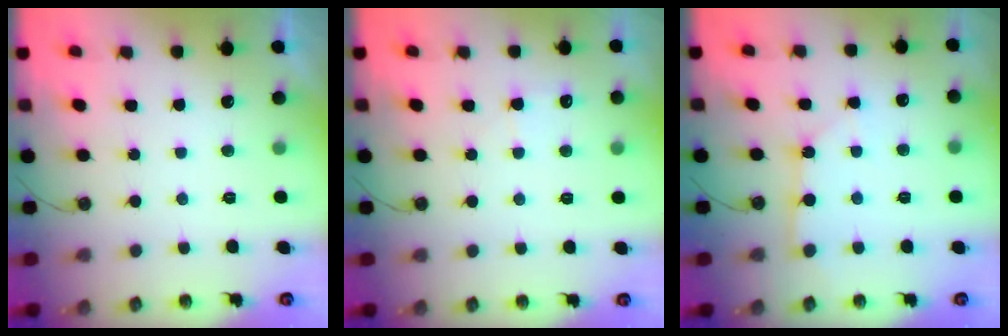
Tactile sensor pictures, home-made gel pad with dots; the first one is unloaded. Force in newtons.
{"total": 3.6, "press": 3.6, "slide": 0.4}
{"total": 2.7, "press": 2.7, "slide": 0.3}